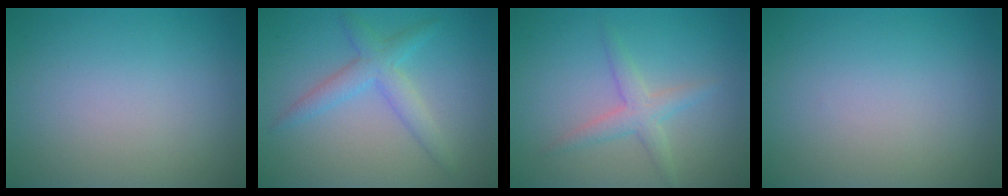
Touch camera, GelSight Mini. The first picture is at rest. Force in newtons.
{"total": 3.0, "press": 3.0, "slide": 0.1}
{"total": 2.3, "press": 2.3, "slide": 0.1}
{"total": 0.0}